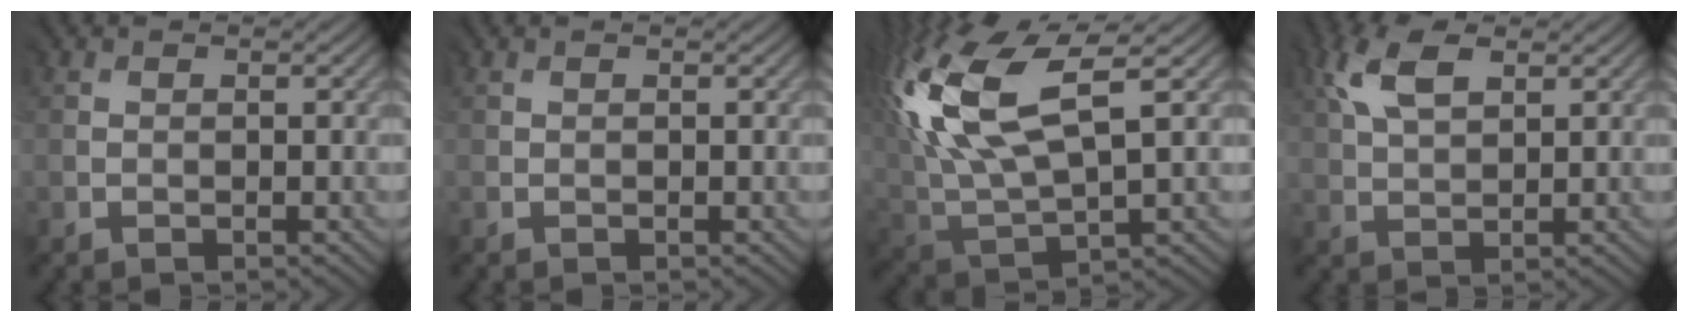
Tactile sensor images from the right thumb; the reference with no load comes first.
{"total": 0.0}
{"total": 14.4, "force": [6.1, 6.9, 11.1], "torque": [-0.265, 0.021, 0.120]}
{"total": 6.4, "force": [3.6, 3.4, 4.0], "torque": [-0.095, 0.019, 0.072]}